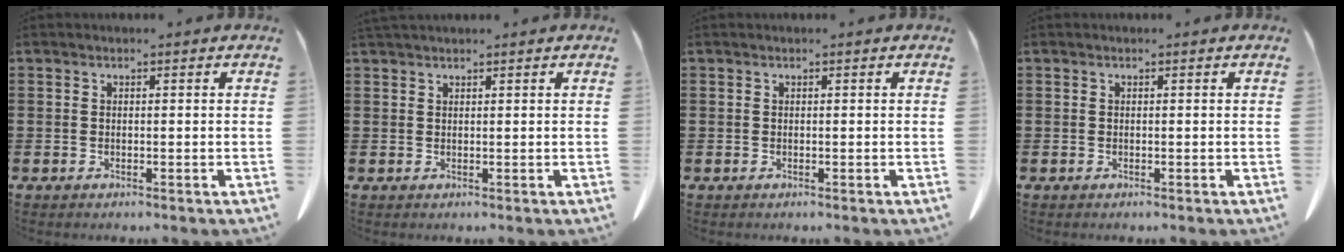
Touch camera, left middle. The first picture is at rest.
{"total": 1.0, "force": [1.0, 0.0, 0.3], "torque": [-0.008, -0.002, 0.020]}
{"total": 0.0}
{"total": 0.0}